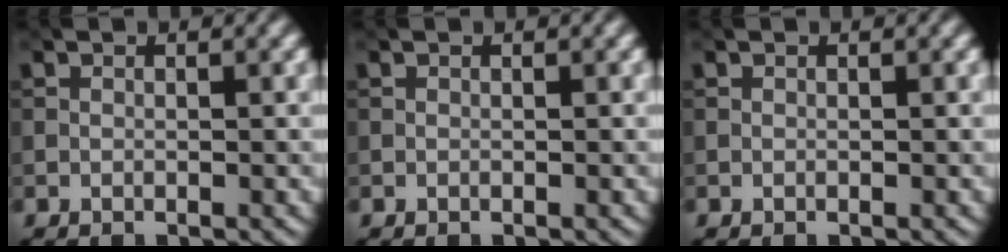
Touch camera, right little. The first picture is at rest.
{"total": 0.0}
{"total": 0.0}